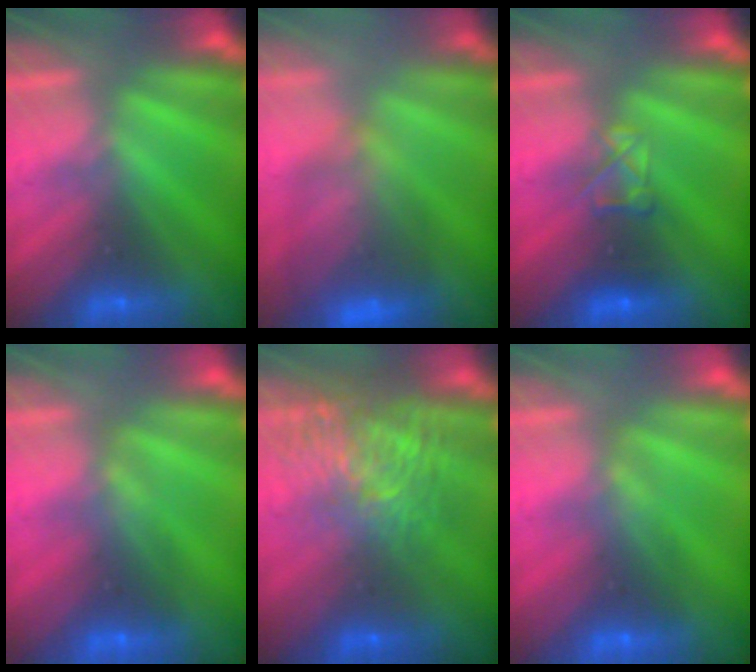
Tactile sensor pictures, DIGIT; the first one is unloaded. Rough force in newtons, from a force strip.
{"total": 7.7}
{"total": 2.9}
{"total": 1.6}
{"total": 7.7}
{"total": 1.6}